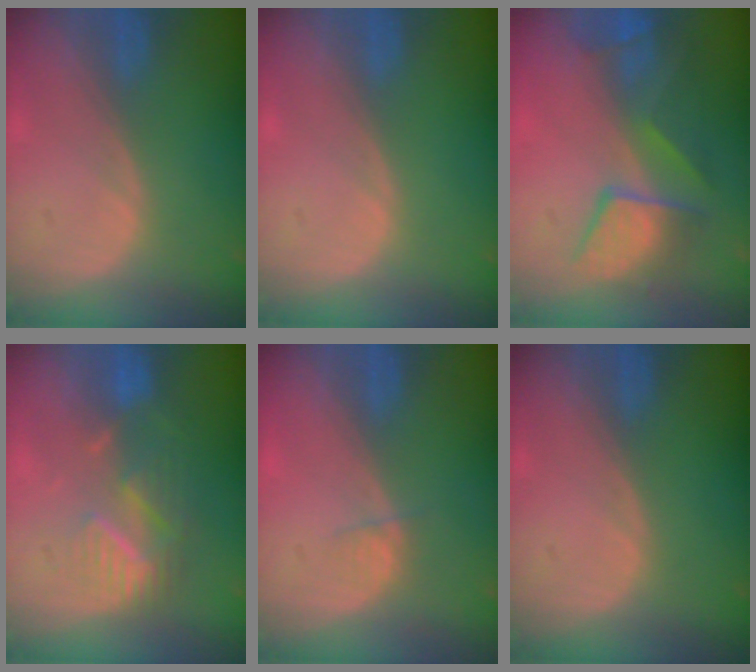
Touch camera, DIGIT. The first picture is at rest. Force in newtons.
{"total": 0.0}
{"total": 10.0, "press": 8.7, "slide": 4.9}
{"total": 8.9, "press": 7.8, "slide": 4.4}
{"total": 1.4, "press": 1.3, "slide": 0.6}
{"total": 0.0}